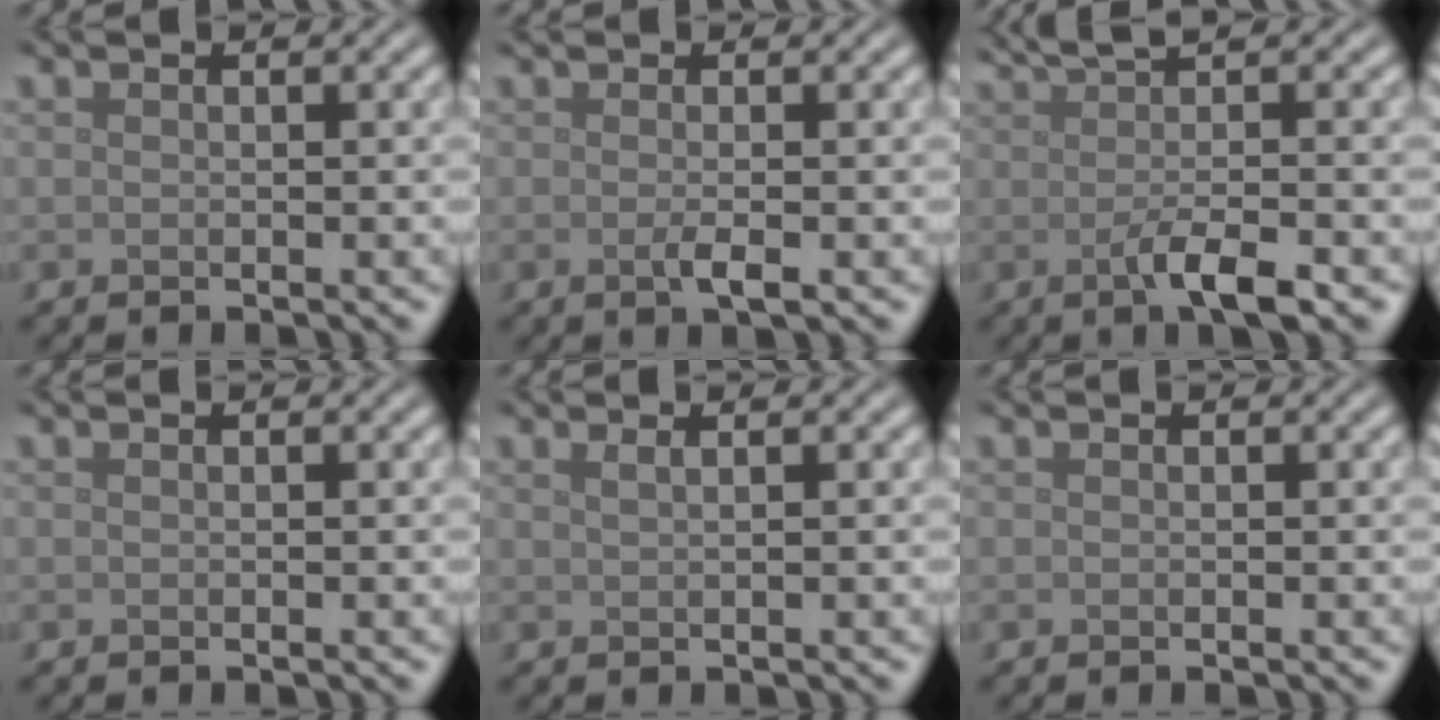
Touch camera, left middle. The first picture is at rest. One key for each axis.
{"total": 1.8, "fx": -0.2, "fy": 0.4, "fz": 1.7, "tx": -0.031, "ty": -0.004, "tz": -0.007}
{"total": 5.9, "fx": 0.2, "fy": 1.5, "fz": 5.7, "tx": -0.076, "ty": 0.007, "tz": 0.004}
{"total": 0.0}
{"total": 1.6, "fx": 1.0, "fy": 0.8, "fz": 1.1, "tx": -0.003, "ty": -0.002, "tz": 0.000}
{"total": 0.0}